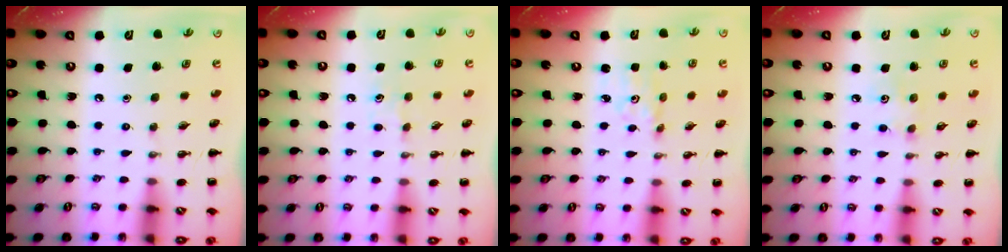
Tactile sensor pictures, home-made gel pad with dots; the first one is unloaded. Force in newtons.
{"total": 5.1, "press": 4.9, "slide": 1.5}
{"total": 1.9, "press": 1.9, "slide": 0.5}
{"total": 3.3, "press": 3.2, "slide": 0.8}